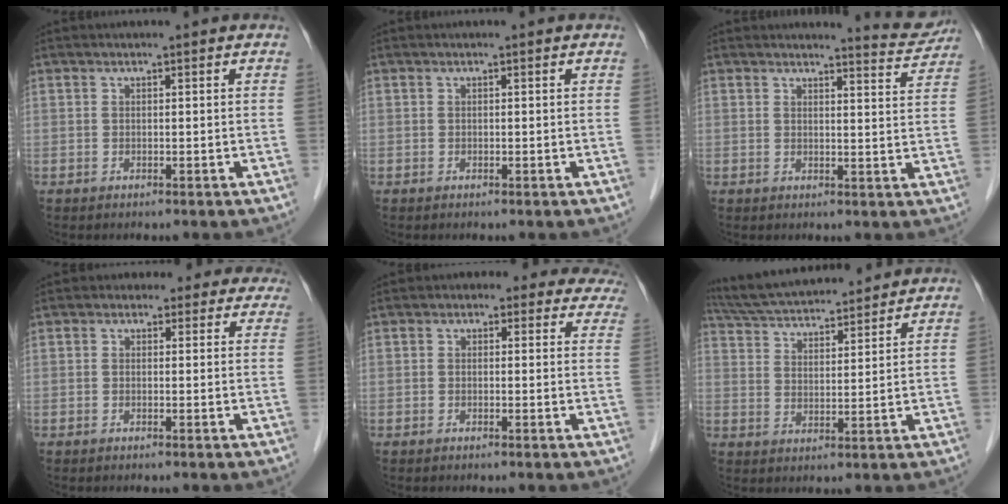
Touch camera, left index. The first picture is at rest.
{"total": 0.0}
{"total": 4.5, "force": [4.5, -0.1, -0.1], "torque": [-0.007, -0.032, 0.043]}
{"total": 5.1, "force": [4.0, 3.2, 0.5], "torque": [0.017, 0.006, 0.024]}
{"total": 8.0, "force": [6.5, 4.2, 2.1], "torque": [0.008, 0.014, 0.047]}
{"total": 15.9, "force": [14.6, 2.5, 5.6], "torque": [-0.104, 0.036, 0.239]}